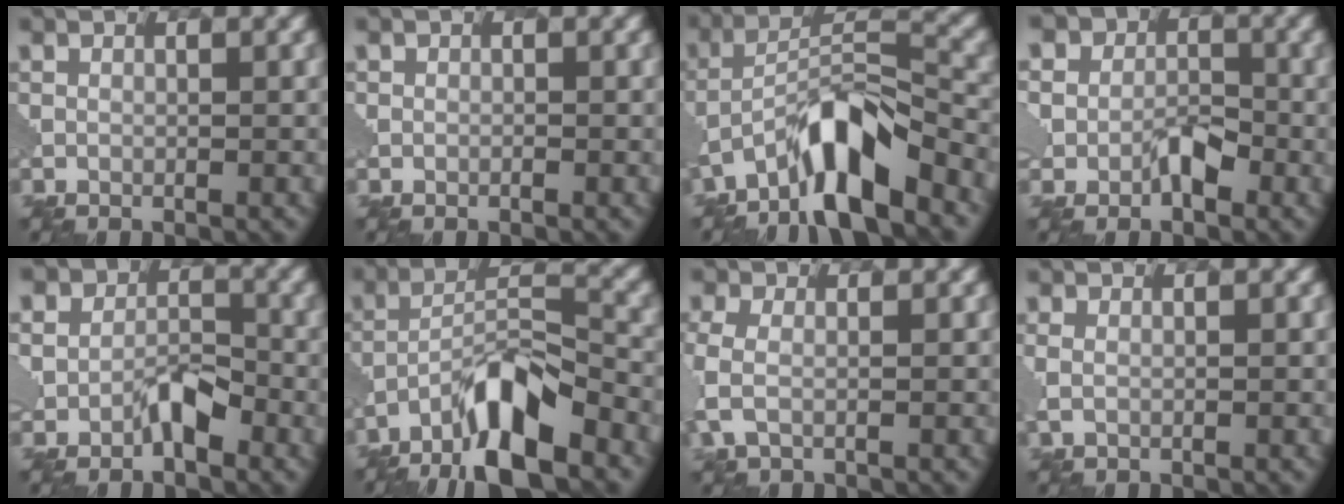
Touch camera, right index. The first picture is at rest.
{"total": 0.6, "force": [-0.1, 0.6, 0.2], "torque": [0.001, -0.002, -0.004]}
{"total": 8.3, "force": [-5.6, 1.9, 5.8], "torque": [-0.101, 0.012, -0.108]}
{"total": 5.6, "force": [-0.4, 4.6, 3.1], "torque": [-0.024, -0.002, -0.026]}
{"total": 3.7, "force": [-1.3, 2.6, 2.2], "torque": [-0.023, 0.006, -0.031]}
{"total": 9.1, "force": [-6.2, 2.2, 6.3], "torque": [-0.106, 0.010, -0.116]}
{"total": 3.0, "force": [-0.2, 1.9, 2.4], "torque": [-0.065, -0.003, -0.012]}
{"total": 1.3, "force": [0.2, 0.9, 1.0], "torque": [-0.023, -0.003, 0.005]}